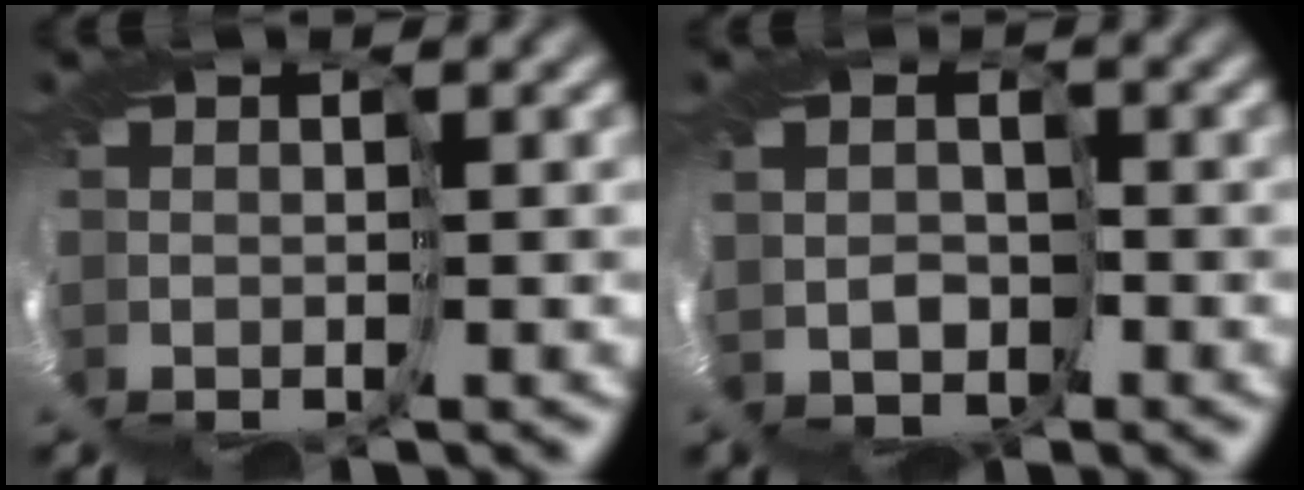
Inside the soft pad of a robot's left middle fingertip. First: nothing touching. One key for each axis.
{"total": 1.7, "fx": 1.3, "fy": 1.0, "fz": -0.5, "tx": 0.009, "ty": 0.004, "tz": 0.013}